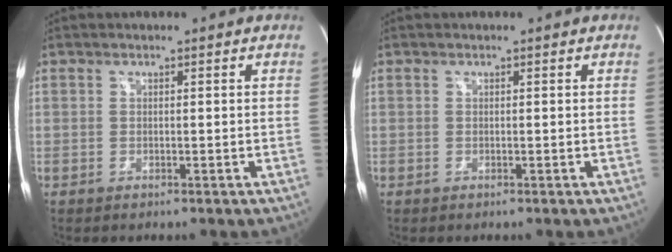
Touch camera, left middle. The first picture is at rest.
{"total": 0.0}